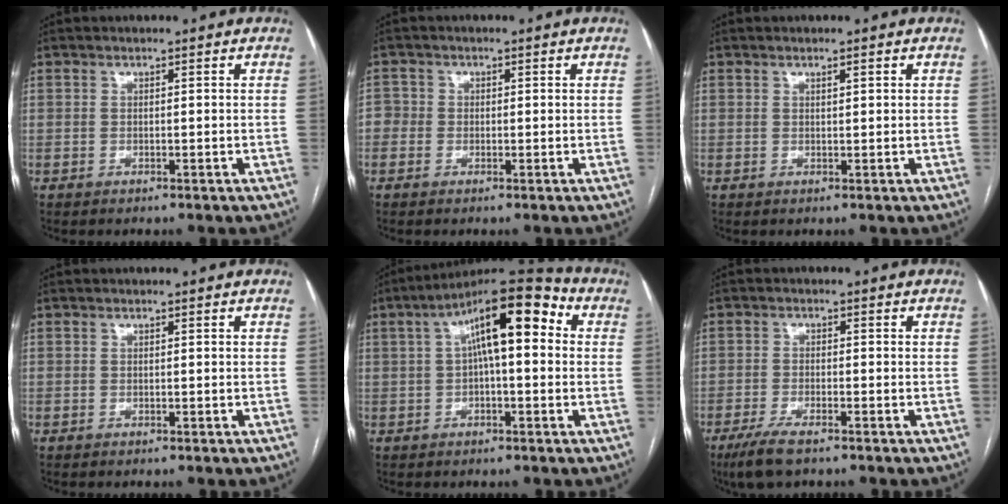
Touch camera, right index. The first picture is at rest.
{"total": 2.4, "force": [-0.4, 2.2, 0.6], "torque": [0.000, 0.011, -0.013]}
{"total": 0.9, "force": [0.5, 0.1, 0.7], "torque": [-0.011, 0.000, 0.008]}
{"total": 0.0}
{"total": 13.8, "force": [3.1, 3.8, 12.9], "torque": [-0.199, 0.053, 0.041]}
{"total": 5.2, "force": [-3.6, 0.9, 3.6], "torque": [-0.076, -0.012, -0.065]}